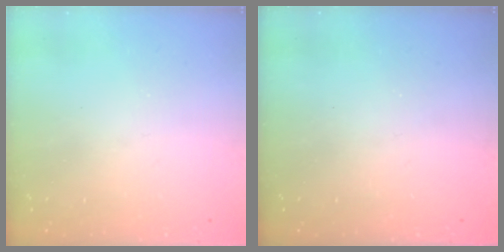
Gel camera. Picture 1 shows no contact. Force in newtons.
{"total": 0.0}